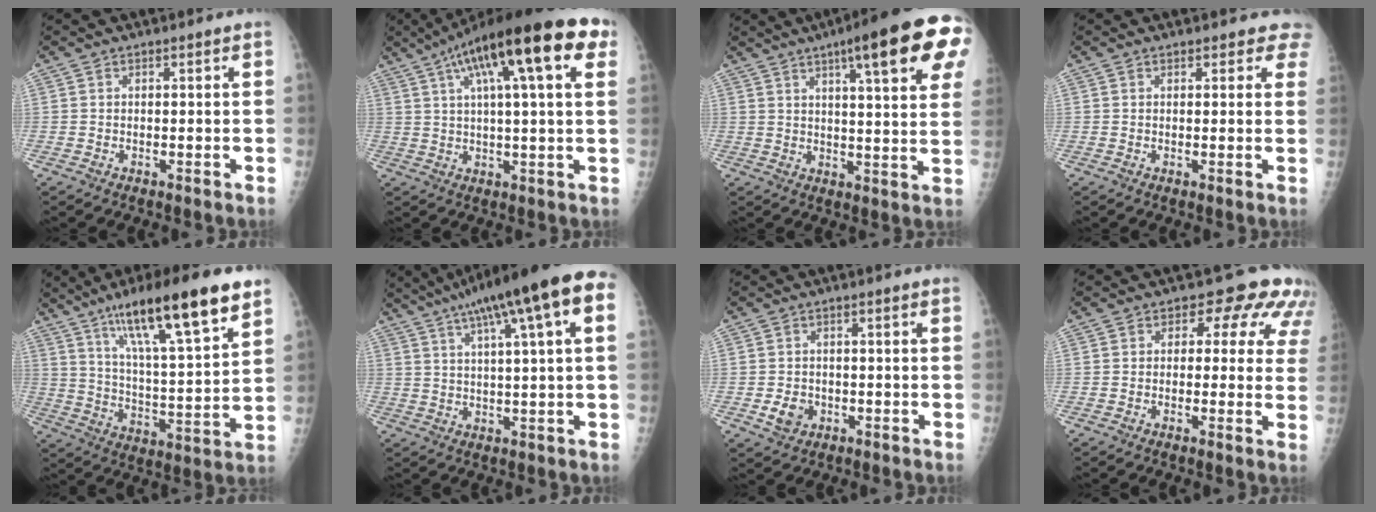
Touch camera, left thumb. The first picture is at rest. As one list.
[{"total": 22.1, "force": [9.5, 5.3, 19.3], "torque": [-0.296, 0.028, 0.142]}, {"total": 19.5, "force": [9.3, 3.5, 16.8], "torque": [-0.216, -0.014, 0.120]}, {"total": 3.5, "force": [3.0, 1.8, 0.5], "torque": [0.034, -0.012, 0.016]}, {"total": 21.7, "force": [13.2, 3.9, 16.8], "torque": [-0.259, -0.042, 0.222]}, {"total": 18.4, "force": [8.4, 2.8, 16.1], "torque": [-0.252, 0.024, 0.120]}, {"total": 3.8, "force": [-1.3, 3.1, 1.8], "torque": [-0.020, 0.003, -0.015]}, {"total": 9.5, "force": [4.2, 6.0, 6.0], "torque": [-0.018, -0.007, 0.030]}]